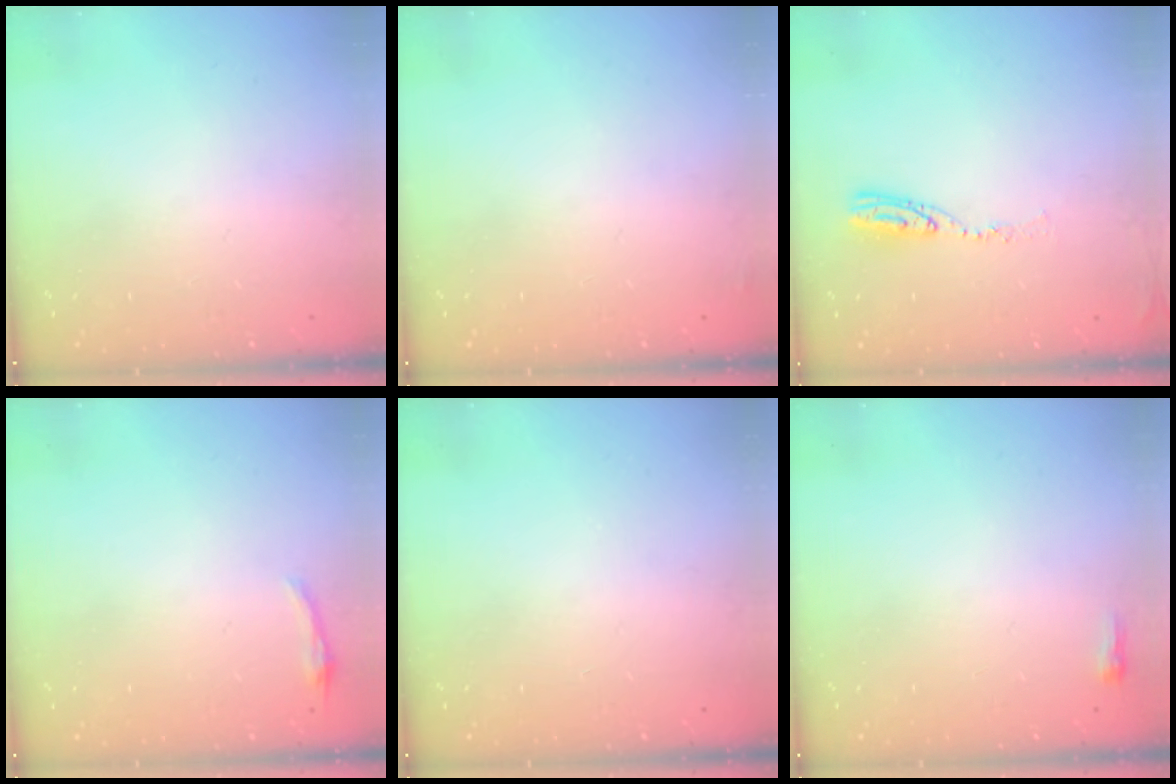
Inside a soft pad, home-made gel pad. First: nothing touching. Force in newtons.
{"total": 2.3, "press": 2.2, "slide": 0.8}
{"total": 6.8, "press": 6.8, "slide": 0.6}
{"total": 3.1, "press": 3.0, "slide": 0.7}
{"total": 0.0}
{"total": 2.3, "press": 2.2, "slide": 0.7}